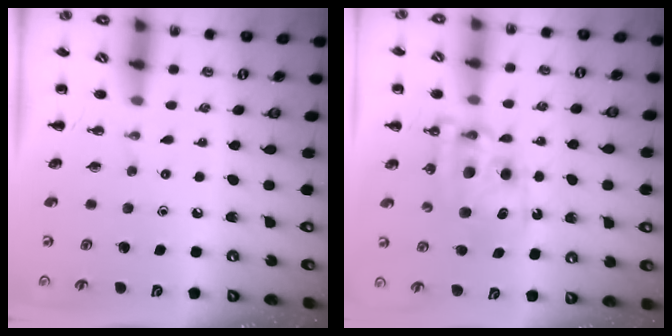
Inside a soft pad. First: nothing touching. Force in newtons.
{"total": 11.2, "press": 10.9, "slide": 2.7}